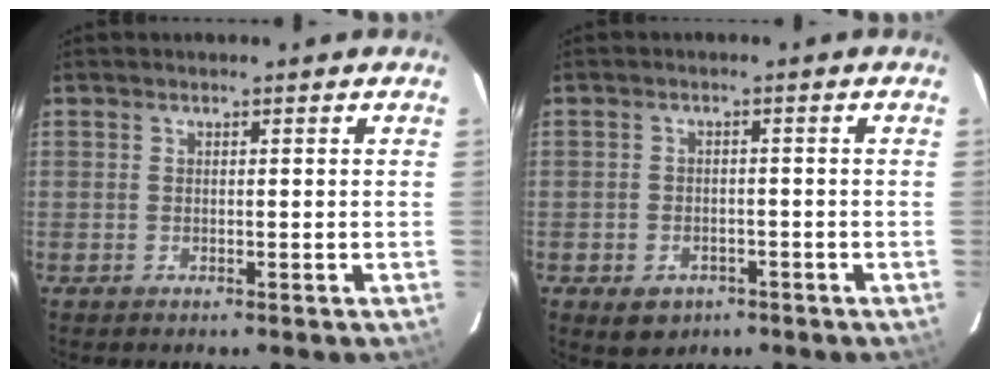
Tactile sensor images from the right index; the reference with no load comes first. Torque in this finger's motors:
{"motor_torque": [0.22, -0.08, 0.01, 0.00]}